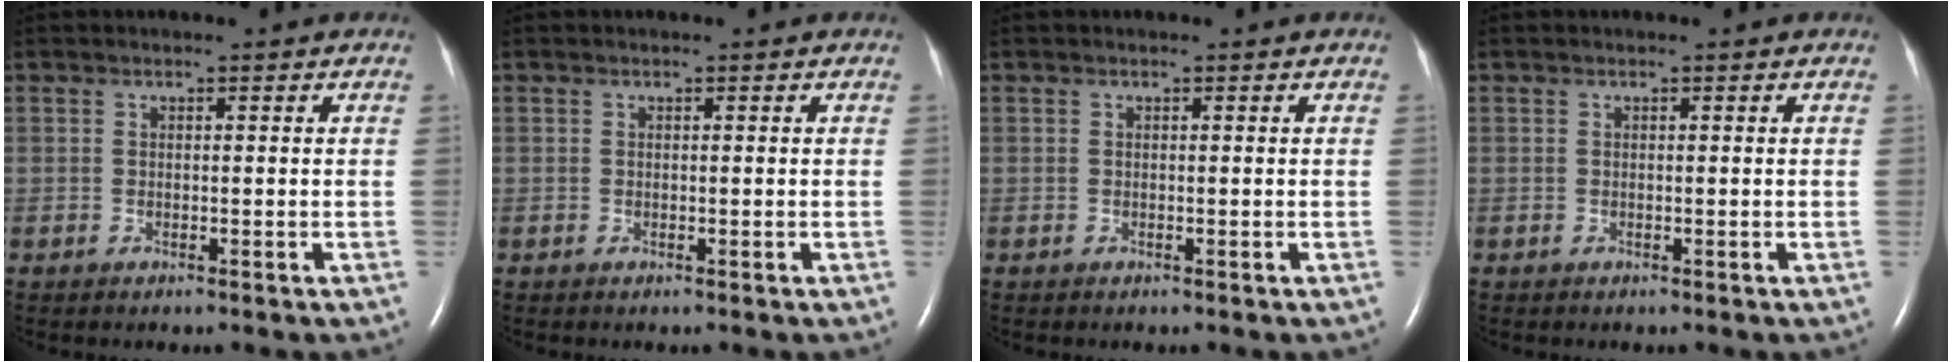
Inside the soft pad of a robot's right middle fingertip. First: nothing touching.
{"total": 0.0}
{"total": 0.0}
{"total": 0.0}